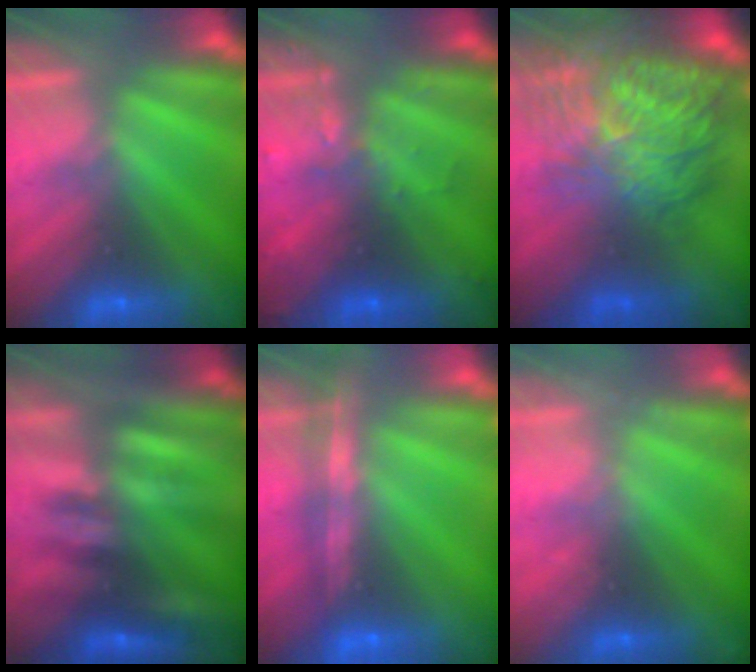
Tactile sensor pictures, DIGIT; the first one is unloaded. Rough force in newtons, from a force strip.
{"total": 2.9}
{"total": 9.0}
{"total": 2.4}
{"total": 7.4}
{"total": 2.4}